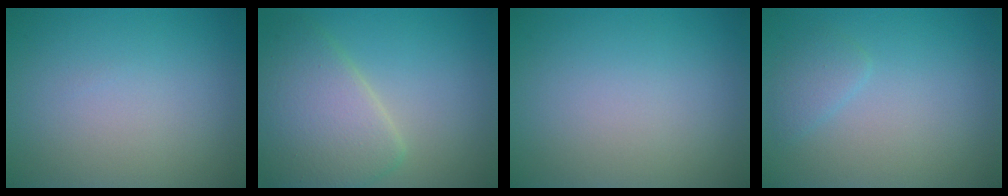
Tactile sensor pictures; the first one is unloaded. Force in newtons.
{"total": 6.3, "press": 6.3, "slide": 0.2}
{"total": 0.0}
{"total": 1.4, "press": 1.4, "slide": 0.1}